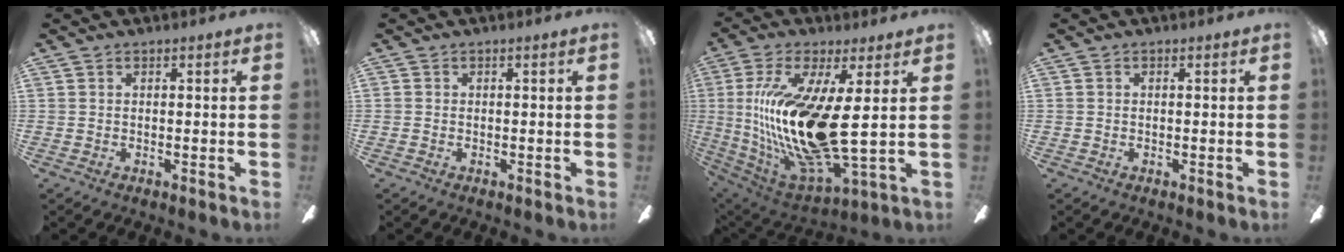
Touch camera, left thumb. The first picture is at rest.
{"total": 0.0}
{"total": 20.9, "force": [2.2, 5.6, 20.0], "torque": [-0.422, -0.043, 0.033]}
{"total": 0.0}